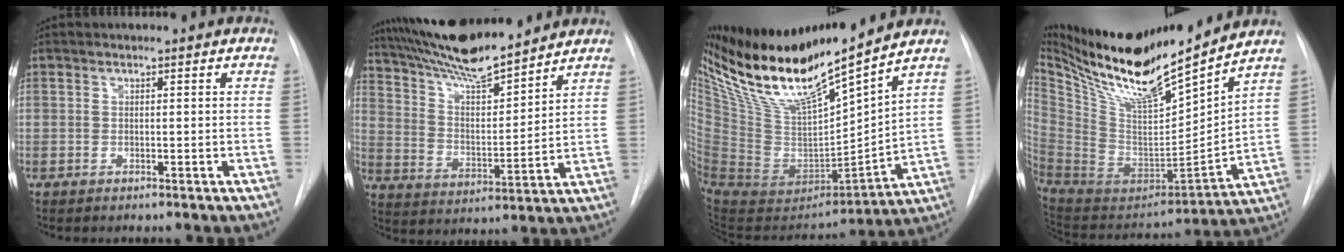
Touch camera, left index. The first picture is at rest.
{"total": 16.0, "force": [14.2, 1.5, 7.1], "torque": [-0.130, -0.001, 0.252]}
{"total": 23.8, "force": [18.7, 2.3, 14.6], "torque": [-0.266, -0.008, 0.354]}
{"total": 24.8, "force": [20.5, 2.5, 13.8], "torque": [-0.255, -0.020, 0.365]}